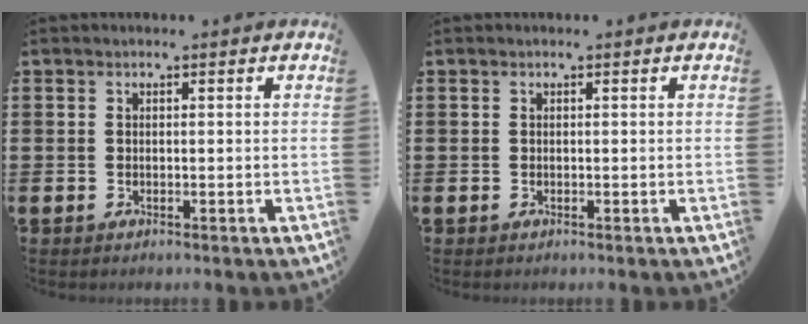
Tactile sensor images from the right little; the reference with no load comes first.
{"total": 0.0}